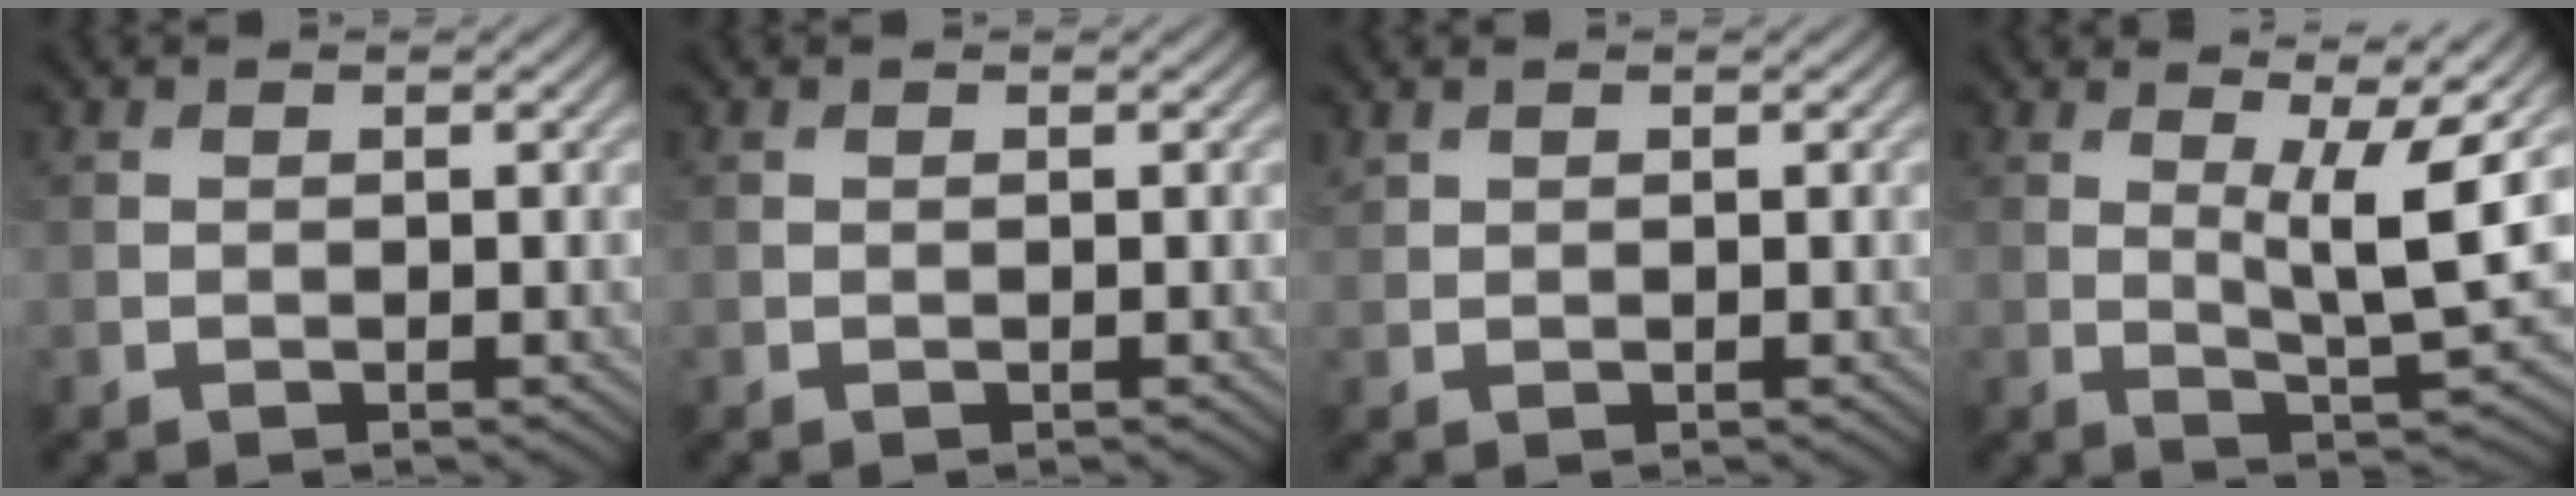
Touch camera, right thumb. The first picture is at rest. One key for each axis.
{"total": 0.0}
{"total": 0.8, "fx": 0.7, "fy": 0.1, "fz": 0.2, "tx": -0.010, "ty": 0.003, "tz": 0.021}
{"total": 7.8, "fx": 2.6, "fy": 1.2, "fz": 7.3, "tx": -0.121, "ty": 0.000, "tz": 0.044}